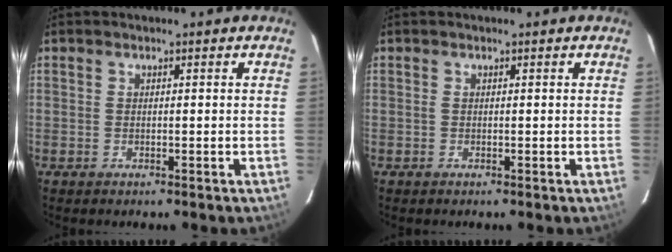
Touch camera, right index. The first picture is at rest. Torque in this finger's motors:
{"motor_torque": [0.14, 0.02, 0.05, 0.02]}